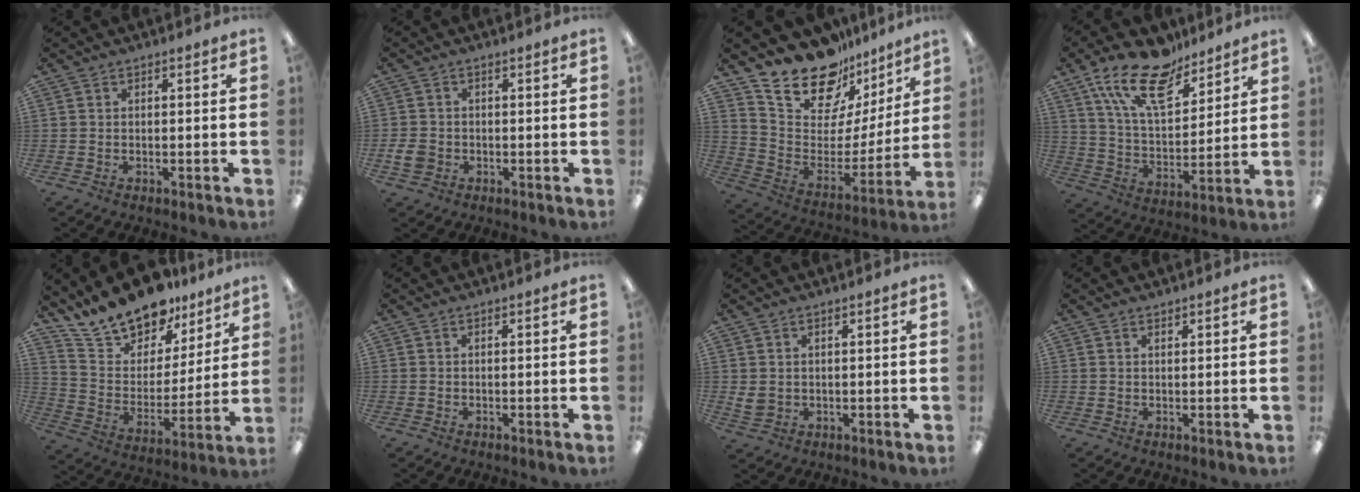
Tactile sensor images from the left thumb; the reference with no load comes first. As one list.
[{"total": 3.4, "force": [-0.7, 2.9, 1.6], "torque": [-0.032, 0.005, -0.013]}, {"total": 18.0, "force": [15.8, 7.4, 4.5], "torque": [-0.098, -0.137, 0.283]}, {"total": 18.1, "force": [12.8, 8.0, 10.0], "torque": [-0.187, -0.058, 0.230]}, {"total": 16.5, "force": [14.6, 7.0, 3.3], "torque": [-0.090, -0.115, 0.271]}, {"total": 0.0}, {"total": 3.0, "force": [1.4, 2.3, 1.4], "torque": [-0.029, -0.006, 0.024]}, {"total": 0.8, "force": [0.8, 0.2, 0.1], "torque": [-0.002, 0.000, 0.015]}]